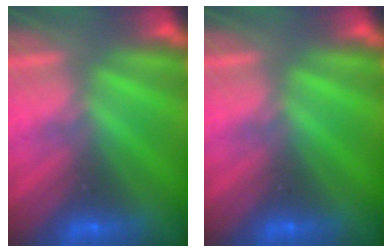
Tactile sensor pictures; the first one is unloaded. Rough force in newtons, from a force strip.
{"total": 0.0}